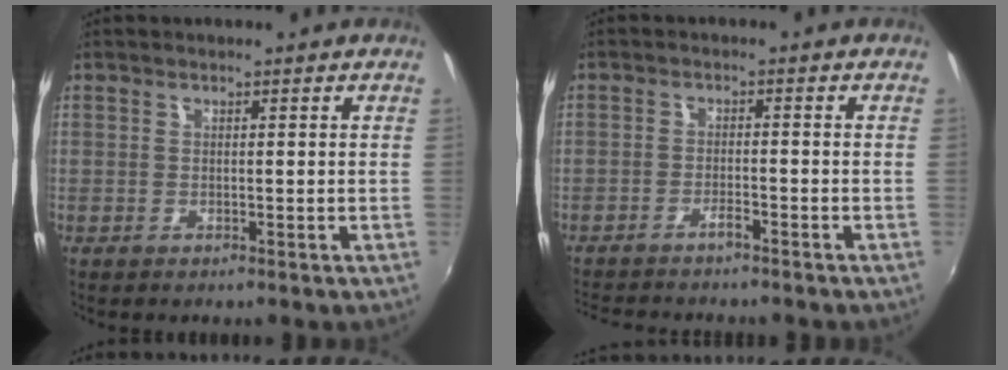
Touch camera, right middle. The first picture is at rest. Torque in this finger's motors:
{"motor_torque": [1.07, -1.07, 0.08, 0.04]}